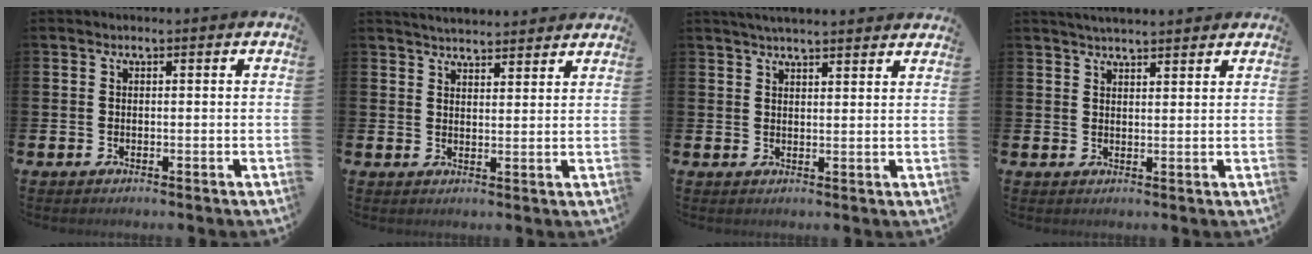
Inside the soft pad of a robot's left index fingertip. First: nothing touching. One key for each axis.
{"total": 3.8, "fx": 3.8, "fy": 0.3, "fz": 0.1, "tx": -0.008, "ty": -0.020, "tz": 0.068}
{"total": 3.5, "fx": 3.4, "fy": 0.0, "fz": 0.7, "tx": -0.026, "ty": -0.008, "tz": 0.063}
{"total": 3.1, "fx": 3.0, "fy": 0.2, "fz": 0.5, "tx": -0.013, "ty": -0.010, "tz": 0.055}